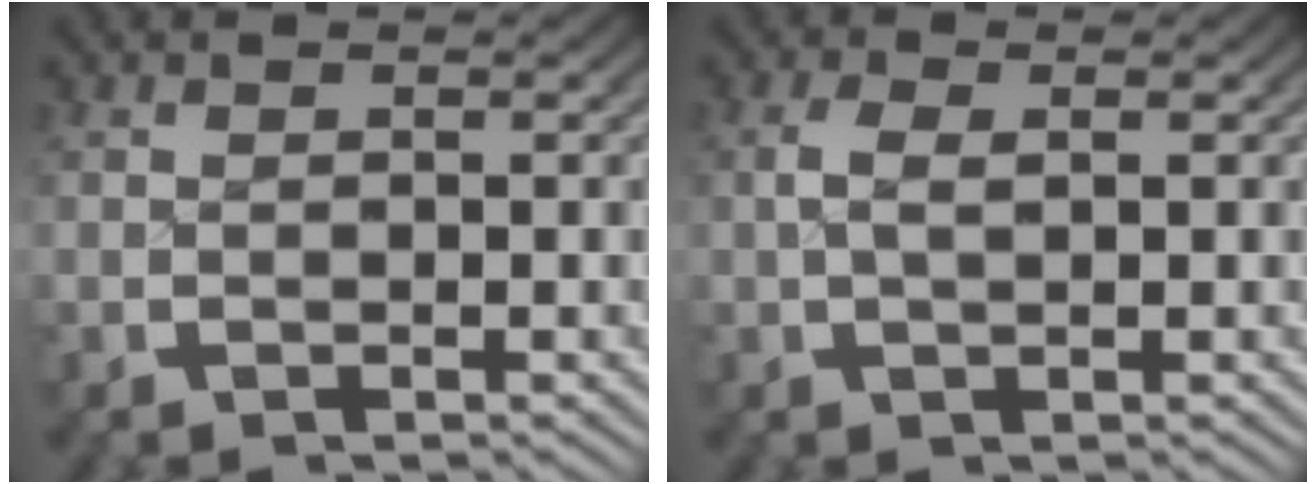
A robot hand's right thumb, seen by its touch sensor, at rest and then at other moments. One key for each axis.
{"total": 1.6, "fx": 0.4, "fy": 0.7, "fz": 1.4, "tx": -0.031, "ty": -0.001, "tz": 0.010}